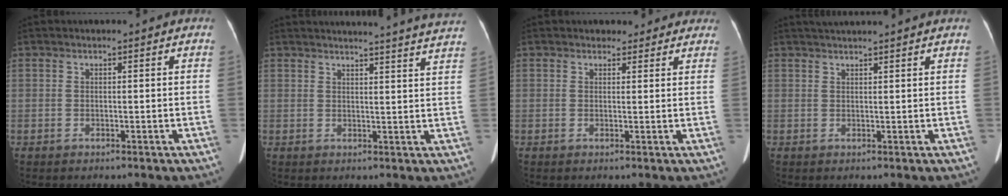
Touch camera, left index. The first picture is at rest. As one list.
[{"total": 19.0, "force": [18.3, -0.7, 5.1], "torque": [-0.070, -0.049, 0.204]}, {"total": 4.1, "force": [3.4, 2.3, 0.3], "torque": [0.013, 0.007, 0.032]}, {"total": 6.2, "force": [5.6, -0.6, 2.5], "torque": [-0.033, 0.031, 0.073]}]